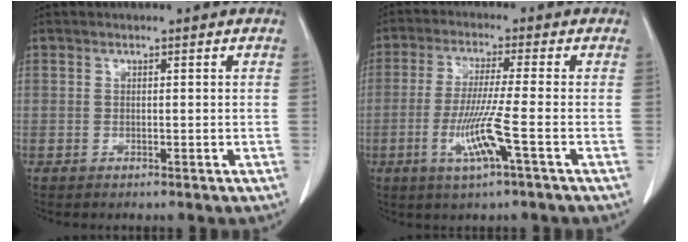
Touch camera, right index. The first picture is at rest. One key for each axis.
{"total": 8.1, "fx": -2.7, "fy": -0.7, "fz": 7.6, "tx": -0.153, "ty": -0.016, "tz": -0.055}